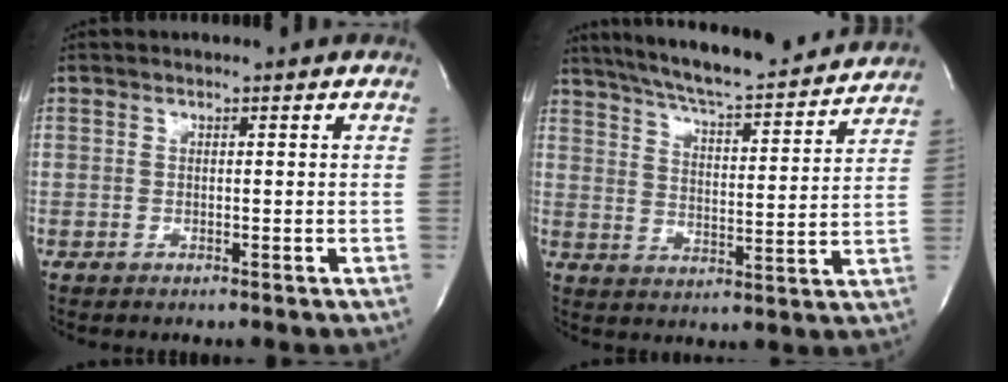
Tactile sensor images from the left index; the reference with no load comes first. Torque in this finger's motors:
{"motor_torque": [-0.12, -0.18, 0.44, 0.12]}